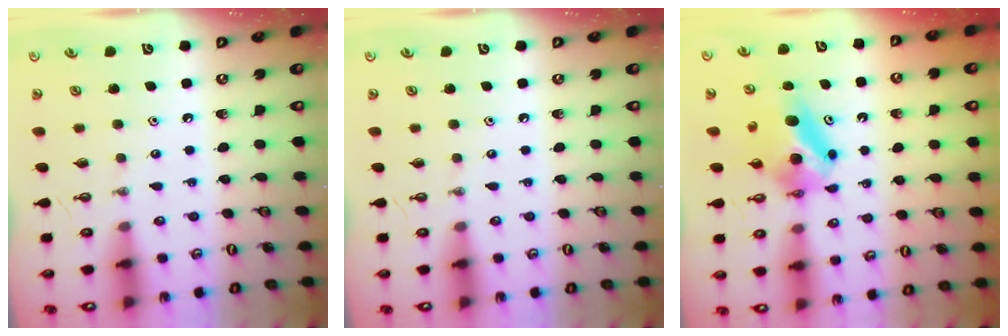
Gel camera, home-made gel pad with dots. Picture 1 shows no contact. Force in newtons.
{"total": 0.0}
{"total": 8.5, "press": 5.4, "slide": 6.5}